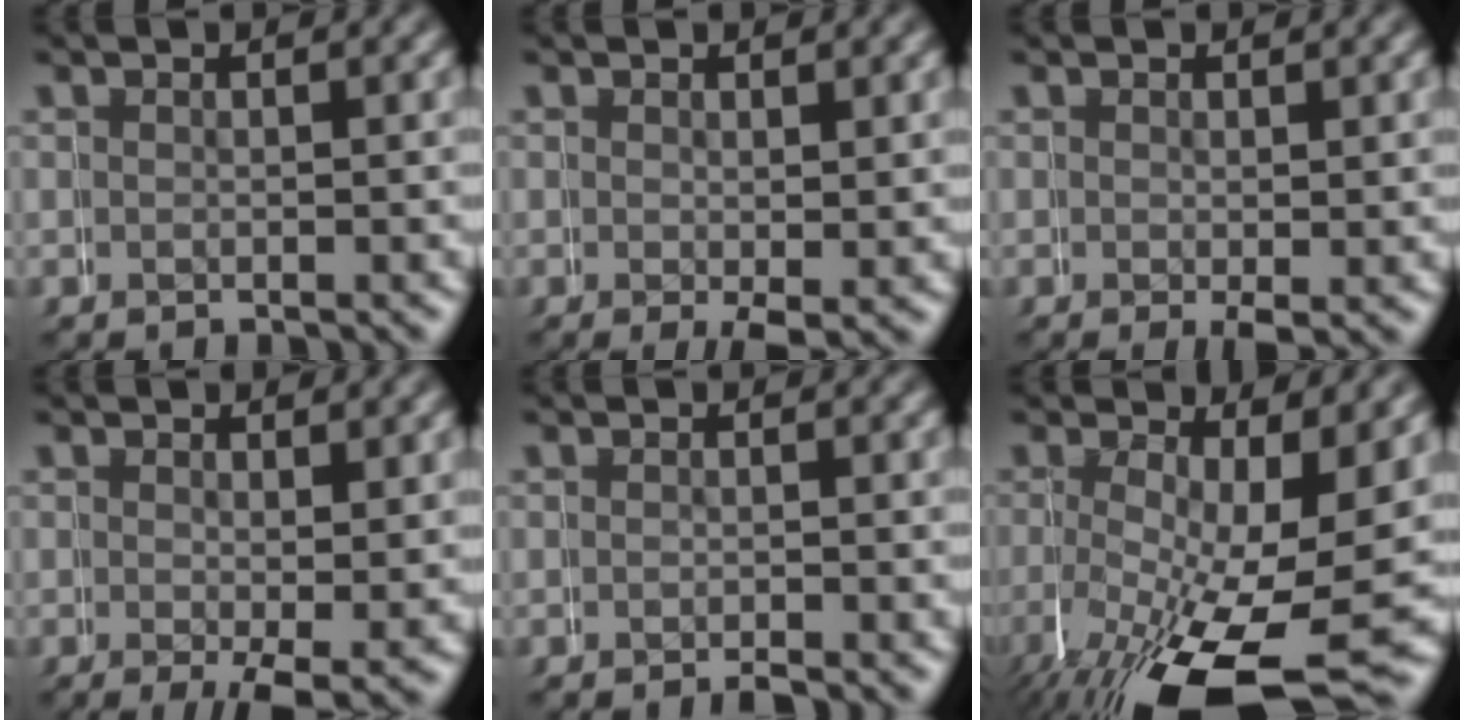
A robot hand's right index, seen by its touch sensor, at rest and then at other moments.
{"total": 1.5, "force": [-0.3, 0.3, 1.4], "torque": [-0.020, -0.012, -0.001]}
{"total": 1.0, "force": [-0.2, 0.1, 1.0], "torque": [-0.012, -0.007, -0.001]}
{"total": 2.8, "force": [-1.0, 0.7, 2.5], "torque": [-0.035, -0.019, -0.010]}
{"total": 0.8, "force": [-0.8, 0.2, 0.2], "torque": [-0.001, -0.001, -0.015]}
{"total": 10.4, "force": [-4.0, 4.7, 8.3], "torque": [-0.158, -0.052, -0.041]}